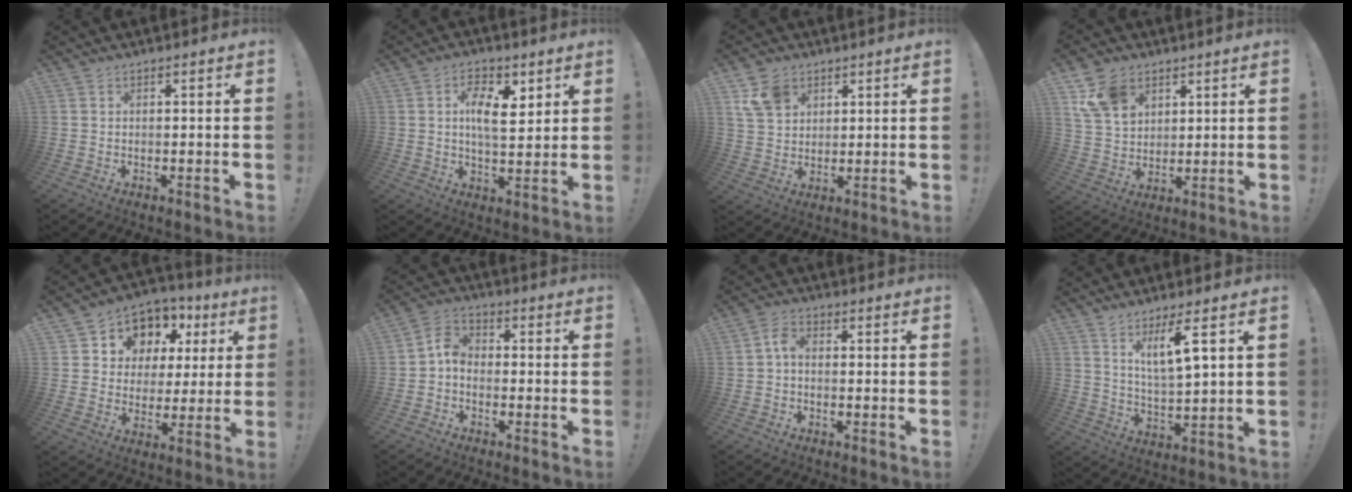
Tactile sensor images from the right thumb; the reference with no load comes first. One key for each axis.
{"total": 9.7, "fx": 3.7, "fy": 4.5, "fz": 7.8, "tx": -0.114, "ty": -0.012, "tz": 0.061}
{"total": 8.9, "fx": 4.9, "fy": 6.4, "fz": 3.8, "tx": -0.075, "ty": -0.016, "tz": 0.098}
{"total": 11.3, "fx": 6.2, "fy": 7.9, "fz": 5.1, "tx": -0.091, "ty": -0.020, "tz": 0.126}
{"total": 9.0, "fx": 3.5, "fy": 7.9, "fz": 2.6, "tx": -0.040, "ty": -0.032, "tz": 0.073}
{"total": 5.7, "fx": -1.7, "fy": 4.0, "fz": 3.7, "tx": -0.081, "ty": 0.014, "tz": -0.030}
{"total": 3.4, "fx": -0.5, "fy": 2.0, "fz": 2.8, "tx": -0.051, "ty": 0.014, "tz": -0.008}
{"total": 8.9, "fx": 5.4, "fy": 0.8, "fz": 7.0, "tx": -0.121, "ty": -0.024, "tz": 0.088}